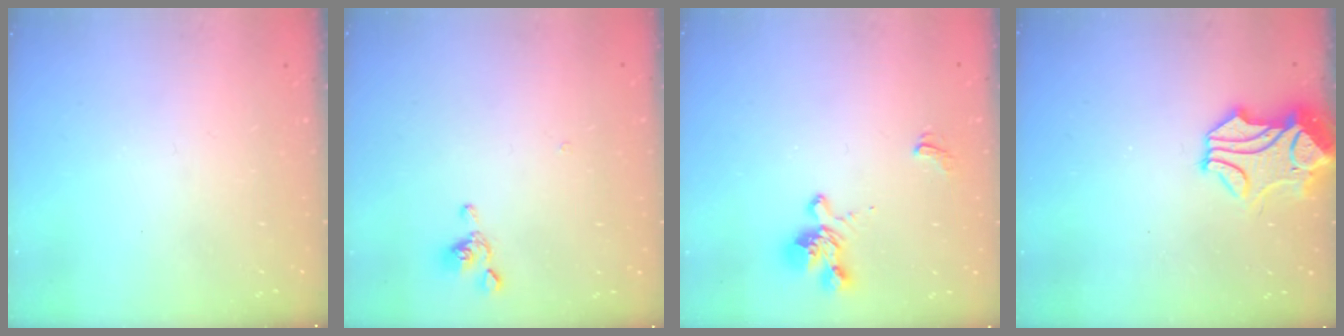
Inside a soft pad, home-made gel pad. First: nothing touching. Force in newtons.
{"total": 2.3, "press": 2.3, "slide": 0.5}
{"total": 1.4, "press": 0.2, "slide": 1.4}
{"total": 1.6, "press": 0.9, "slide": 1.3}